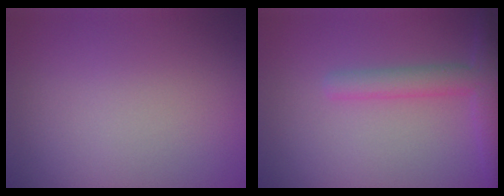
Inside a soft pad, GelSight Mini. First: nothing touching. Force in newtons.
{"total": 3.0, "press": 3.0, "slide": 0.1}